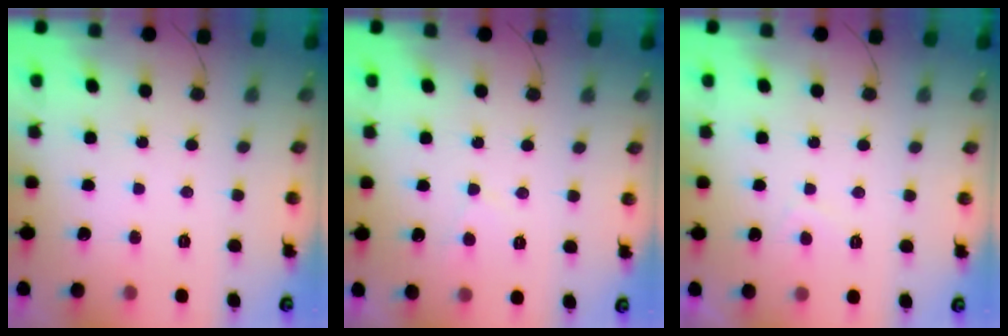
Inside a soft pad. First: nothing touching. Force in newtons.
{"total": 2.3, "press": 2.3, "slide": 0.4}
{"total": 1.5, "press": 1.4, "slide": 0.6}